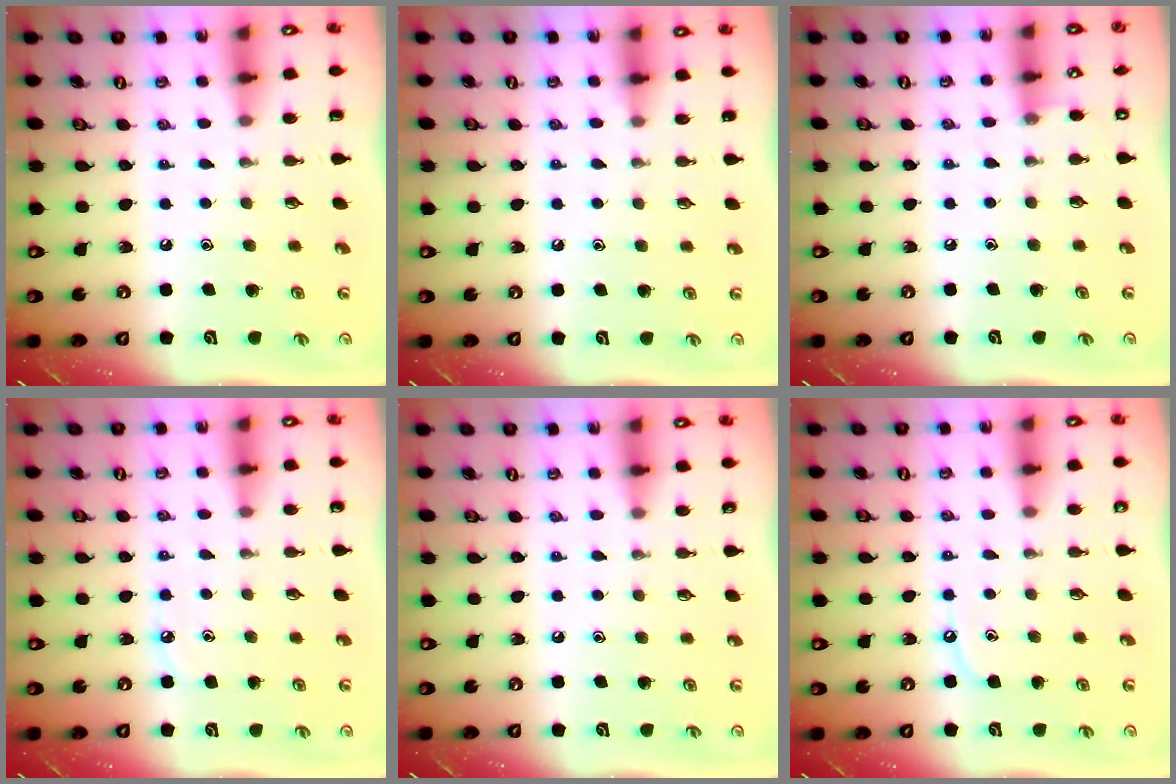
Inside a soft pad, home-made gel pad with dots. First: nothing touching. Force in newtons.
{"total": 5.1, "press": 5.0, "slide": 0.7}
{"total": 3.9, "press": 3.9, "slide": 0.5}
{"total": 4.8, "press": 4.8, "slide": 0.3}
{"total": 3.9, "press": 3.9, "slide": 0.5}
{"total": 4.5, "press": 4.5, "slide": 0.6}